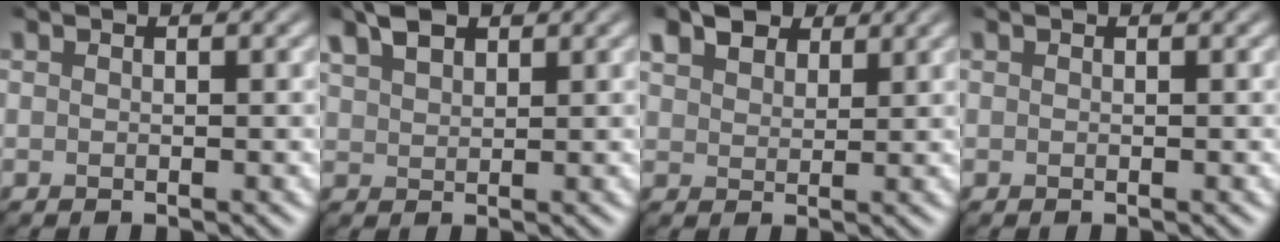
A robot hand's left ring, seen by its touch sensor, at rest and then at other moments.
{"total": 3.2, "force": [2.1, 1.5, 1.9], "torque": [-0.046, 0.014, 0.043]}
{"total": 4.5, "force": [3.1, 2.4, 2.2], "torque": [-0.054, 0.013, 0.053]}
{"total": 0.0}